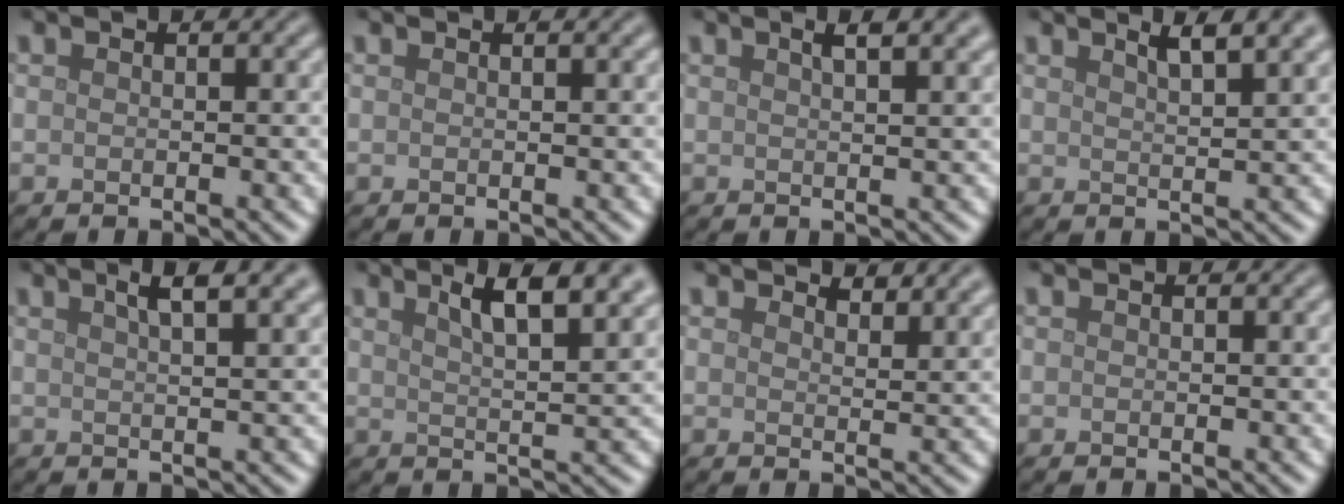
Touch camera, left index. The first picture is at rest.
{"total": 0.6, "force": [0.4, 0.1, 0.4], "torque": [-0.002, 0.004, 0.007]}
{"total": 3.9, "force": [2.2, 1.5, 2.9], "torque": [-0.012, 0.015, 0.009]}
{"total": 4.1, "force": [2.7, 1.0, 2.8], "torque": [-0.024, 0.021, 0.026]}
{"total": 4.7, "force": [2.8, 1.5, 3.5], "torque": [-0.026, 0.022, 0.021]}
{"total": 7.3, "force": [4.2, 2.2, 5.5], "torque": [-0.054, 0.023, 0.053]}
{"total": 3.2, "force": [3.0, 0.6, 0.9], "torque": [-0.018, 0.000, 0.042]}
{"total": 0.0}